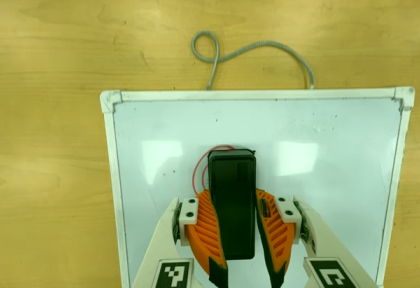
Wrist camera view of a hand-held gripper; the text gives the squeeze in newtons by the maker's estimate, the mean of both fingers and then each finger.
{"total": 15.0, "left": 15.1, "right": 14.8}